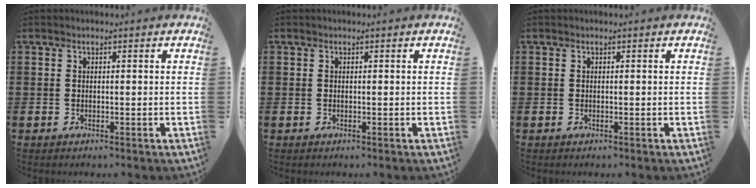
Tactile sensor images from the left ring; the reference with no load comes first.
{"total": 0.0}
{"total": 0.0}